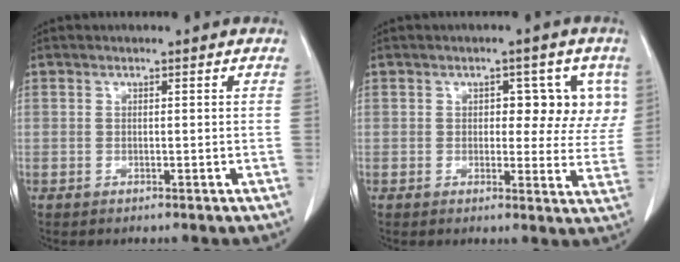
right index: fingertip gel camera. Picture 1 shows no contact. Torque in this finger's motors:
{"motor_torque": [0.16, 0.02, 0.11, 0.02]}